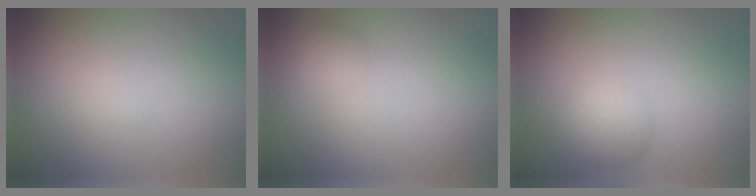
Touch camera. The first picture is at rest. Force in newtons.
{"total": 0.8, "press": 0.8, "slide": 0.0}
{"total": 2.6, "press": 2.6, "slide": 0.1}